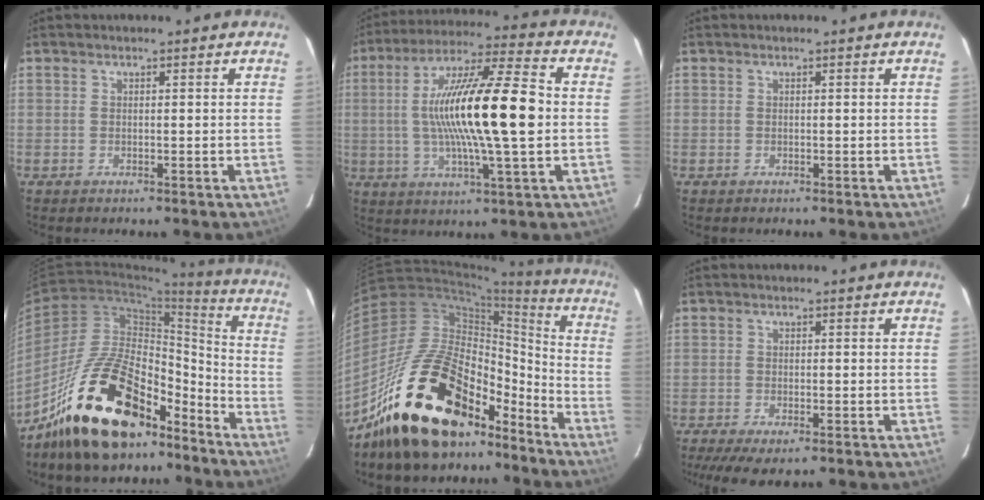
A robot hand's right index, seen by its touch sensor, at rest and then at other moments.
{"total": 19.4, "force": [0.2, 2.2, 19.3], "torque": [-0.349, 0.008, 0.000]}
{"total": 0.0}
{"total": 23.0, "force": [-16.6, 10.0, 12.3], "torque": [-0.218, 0.032, -0.268]}
{"total": 26.9, "force": [-18.8, 12.8, 14.5], "torque": [-0.263, 0.027, -0.298]}
{"total": 7.8, "force": [-5.7, 2.2, 4.9], "torque": [-0.113, -0.028, -0.095]}